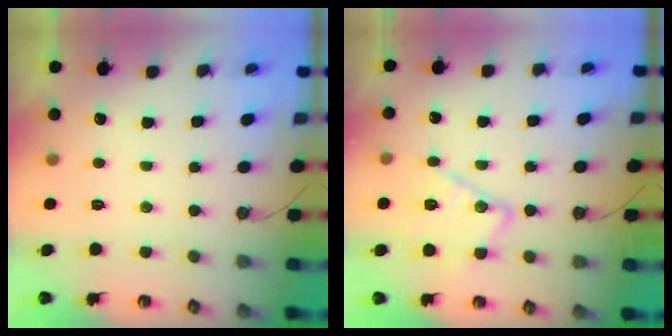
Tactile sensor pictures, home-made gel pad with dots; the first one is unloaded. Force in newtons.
{"total": 13.6, "press": 13.6, "slide": 1.0}